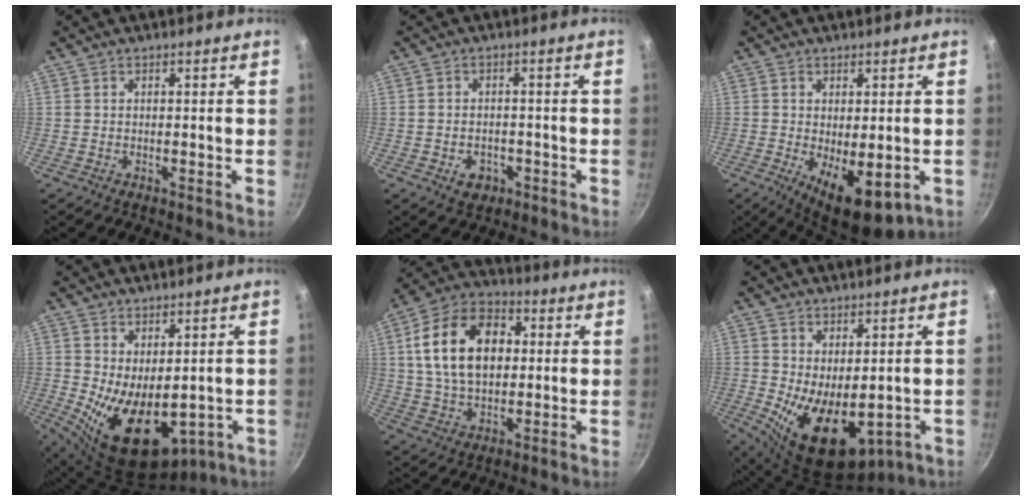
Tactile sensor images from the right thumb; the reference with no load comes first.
{"total": 4.1, "force": [-1.7, 3.1, 2.1], "torque": [-0.025, 0.014, -0.018]}
{"total": 9.8, "force": [-1.9, 4.5, 8.5], "torque": [-0.109, -0.013, -0.014]}
{"total": 13.5, "force": [-0.7, 8.0, 10.9], "torque": [-0.151, -0.033, 0.018]}
{"total": 18.2, "force": [3.0, 12.2, 13.2], "torque": [-0.204, 0.016, 0.041]}
{"total": 12.4, "force": [-0.8, 7.2, 10.1], "torque": [-0.138, -0.030, 0.012]}